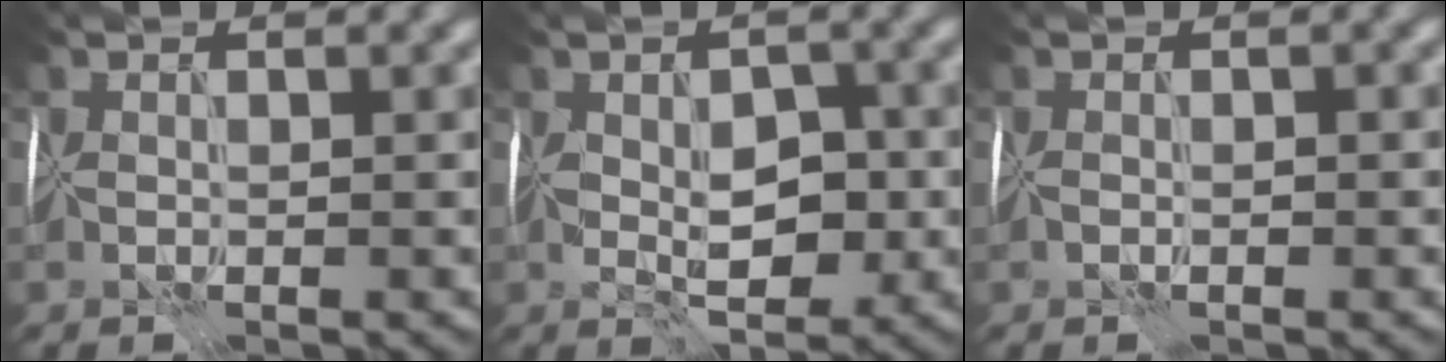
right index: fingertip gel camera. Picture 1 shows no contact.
{"total": 5.4, "force": [-0.6, 3.2, 4.4], "torque": [-0.071, -0.004, -0.009]}
{"total": 0.8, "force": [-0.3, 0.4, 0.6], "torque": [-0.010, 0.005, -0.007]}